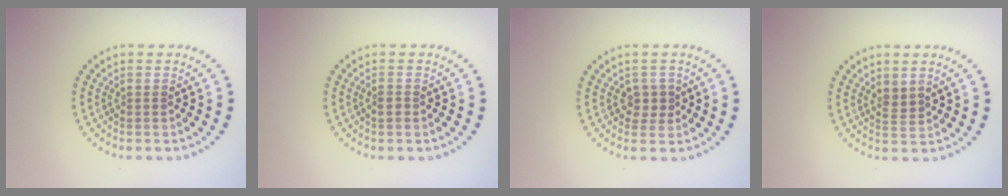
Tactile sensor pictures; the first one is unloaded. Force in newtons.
{"total": 0.9, "press": 0.8, "slide": 0.3}
{"total": 1.7, "press": 1.5, "slide": 0.8}
{"total": 1.4, "press": 1.2, "slide": 0.8}